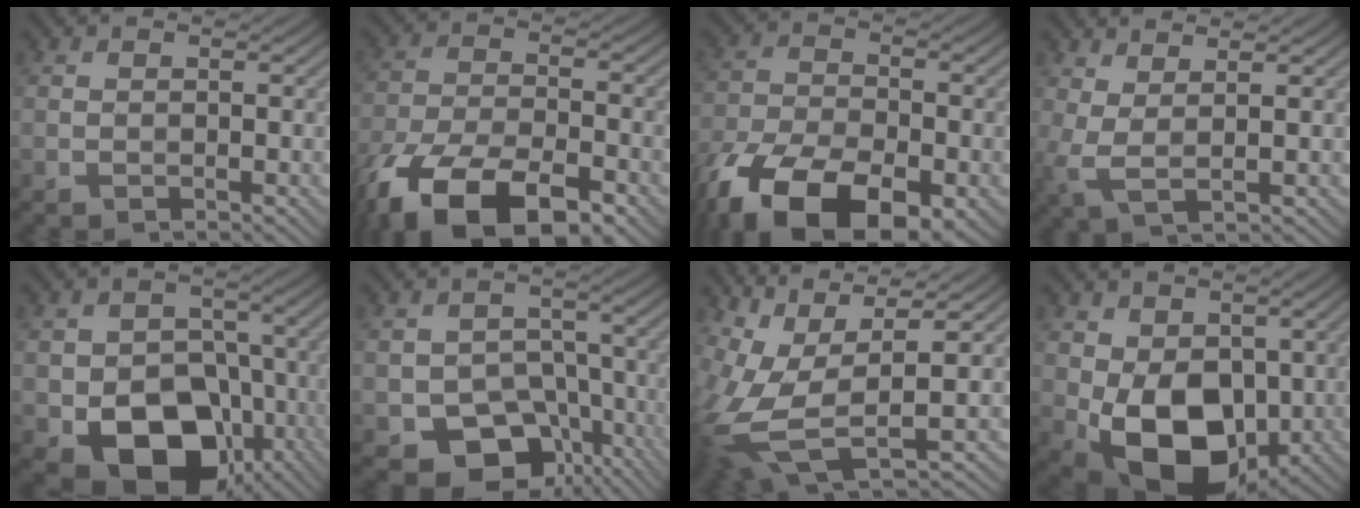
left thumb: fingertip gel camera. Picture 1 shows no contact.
{"total": 15.0, "force": [-9.7, 6.2, 9.6], "torque": [-0.210, -0.029, -0.175]}
{"total": 16.1, "force": [-9.7, 7.6, 10.3], "torque": [-0.227, -0.041, -0.165]}
{"total": 3.7, "force": [1.9, 0.7, 3.1], "torque": [-0.081, 0.005, 0.036]}
{"total": 12.6, "force": [-5.0, 8.8, 7.5], "torque": [-0.117, -0.027, -0.092]}
{"total": 10.6, "force": [-6.1, 7.1, 5.1], "torque": [-0.073, -0.019, -0.099]}
{"total": 12.6, "force": [0.7, 5.1, 11.5], "torque": [-0.282, -0.013, 0.030]}
{"total": 11.9, "force": [-1.2, 8.1, 8.7], "torque": [-0.171, -0.031, -0.017]}